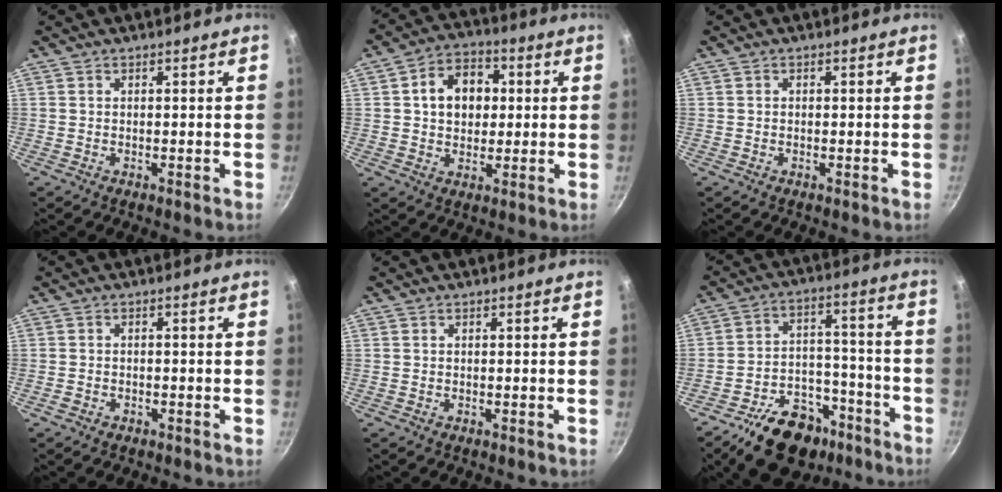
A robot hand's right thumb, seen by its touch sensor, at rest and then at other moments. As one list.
[{"total": 10.5, "force": [1.7, 7.9, 6.6], "torque": [-0.070, 0.014, 0.019]}, {"total": 0.0}, {"total": 1.4, "force": [-0.9, 0.9, 0.5], "torque": [-0.015, 0.008, -0.017]}, {"total": 0.0}, {"total": 17.6, "force": [-11.6, 10.1, 8.6], "torque": [-0.098, 0.085, -0.172]}]